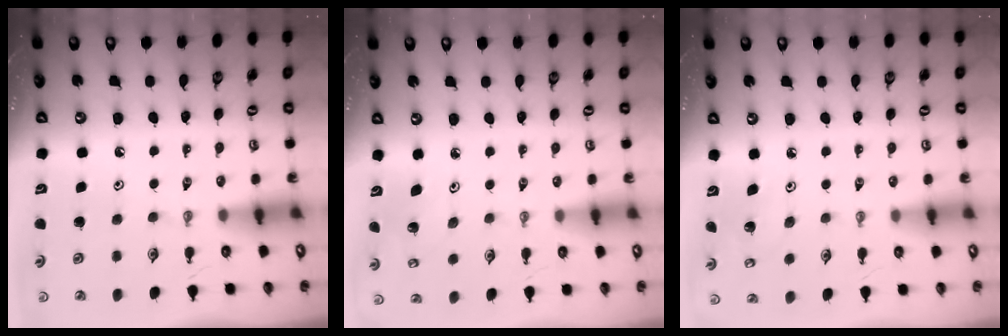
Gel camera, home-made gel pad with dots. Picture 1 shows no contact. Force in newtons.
{"total": 4.3, "press": 4.2, "slide": 1.0}
{"total": 4.7, "press": 4.7, "slide": 0.4}